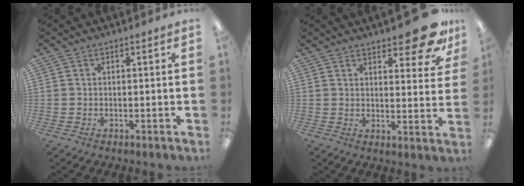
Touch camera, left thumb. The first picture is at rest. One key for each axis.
{"total": 12.7, "fx": 9.2, "fy": 3.8, "fz": 7.8, "tx": -0.085, "ty": -0.062, "tz": 0.152}